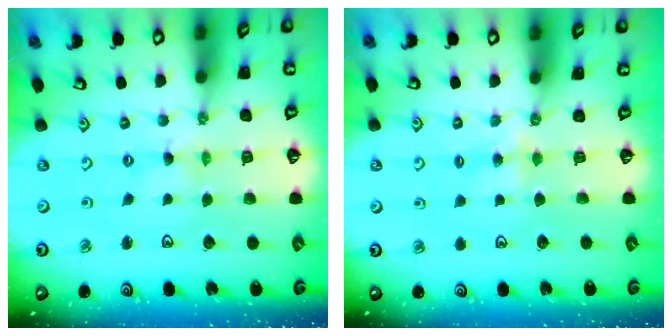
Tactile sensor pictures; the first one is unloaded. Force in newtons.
{"total": 3.0, "press": 2.9, "slide": 0.4}